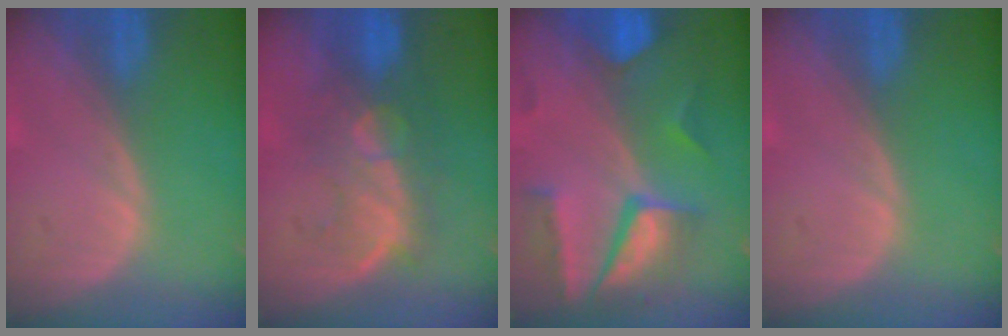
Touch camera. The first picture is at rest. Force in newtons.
{"total": 9.3, "press": 8.5, "slide": 3.7}
{"total": 9.6, "press": 8.3, "slide": 4.9}
{"total": 0.0}